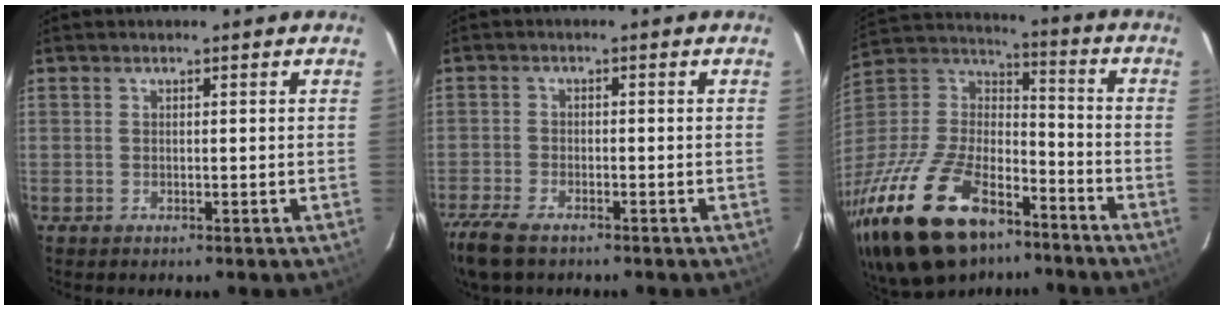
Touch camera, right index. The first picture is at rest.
{"total": 8.5, "force": [-6.5, 3.1, 4.6], "torque": [-0.130, -0.030, -0.127]}
{"total": 32.7, "force": [-20.9, 15.9, 19.5], "torque": [-0.419, -0.020, -0.339]}